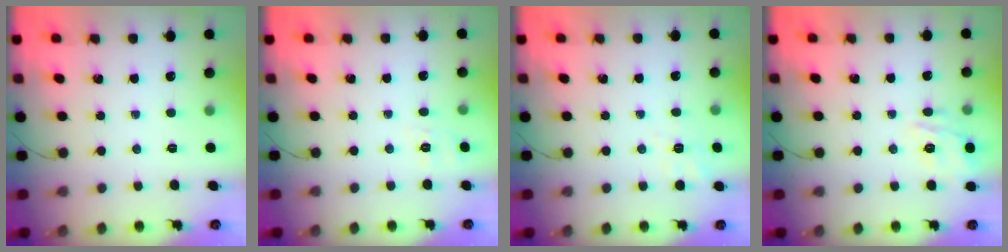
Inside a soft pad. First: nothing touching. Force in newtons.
{"total": 4.1, "press": 3.6, "slide": 2.0}
{"total": 2.2, "press": 0.2, "slide": 2.2}
{"total": 11.2, "press": 11.2, "slide": 0.8}